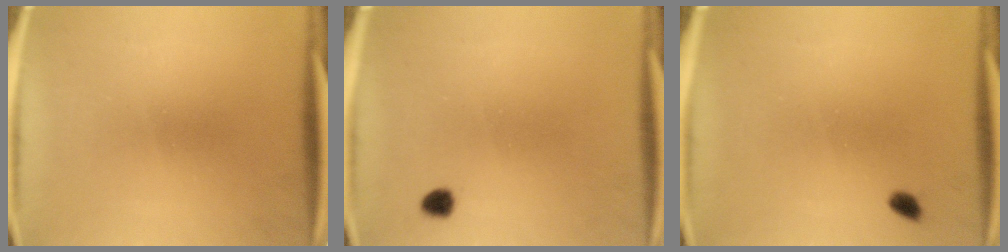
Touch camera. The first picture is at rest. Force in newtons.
{"total": 1.7}
{"total": 1.3}